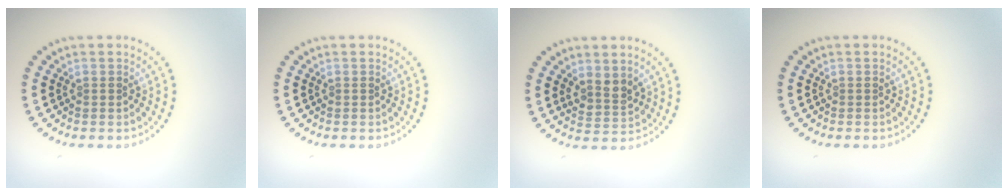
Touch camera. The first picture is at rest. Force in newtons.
{"total": 0.0}
{"total": 2.0, "press": 1.8, "slide": 1.0}
{"total": 0.0}